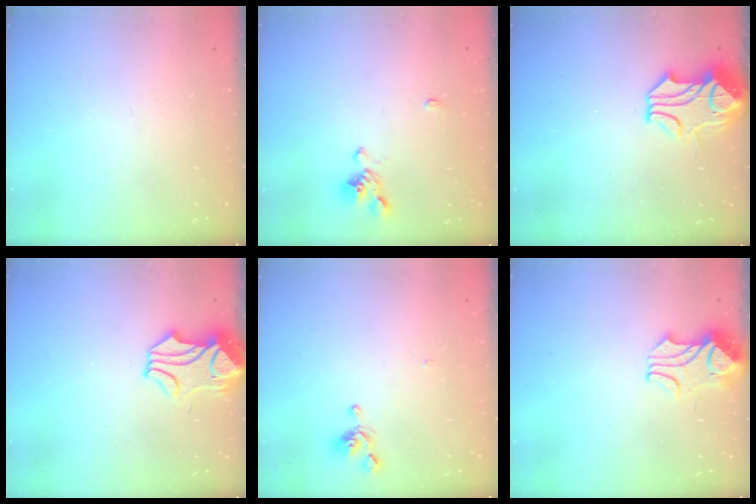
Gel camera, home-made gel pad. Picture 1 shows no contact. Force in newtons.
{"total": 1.6, "press": 1.3, "slide": 0.9}
{"total": 2.1, "press": 1.5, "slide": 1.5}
{"total": 1.4, "press": 0.6, "slide": 1.3}
{"total": 1.4, "press": 1.3, "slide": 0.6}
{"total": 2.2, "press": 2.0, "slide": 0.9}